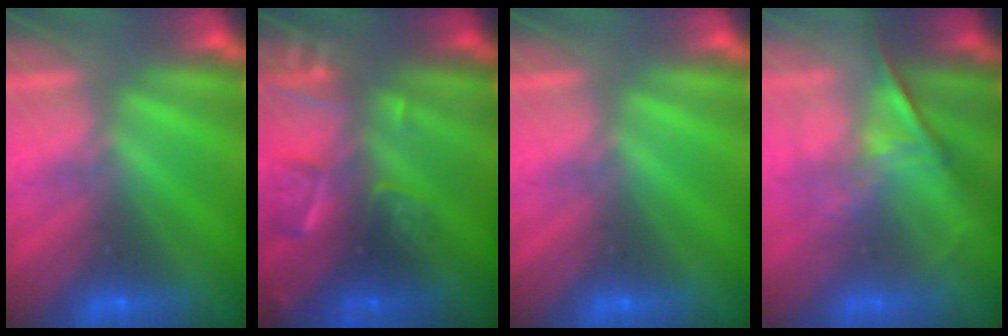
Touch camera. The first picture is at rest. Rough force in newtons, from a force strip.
{"total": 2.5}
{"total": 0.0}
{"total": 1.1}